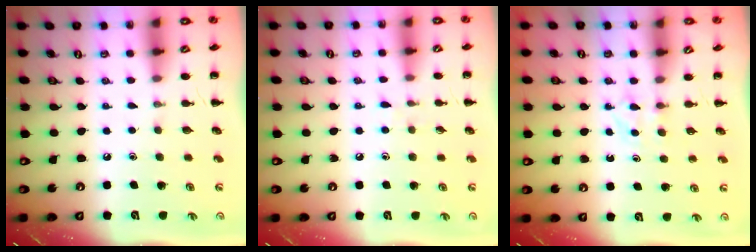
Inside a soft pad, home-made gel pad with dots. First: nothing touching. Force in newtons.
{"total": 3.8, "press": 3.4, "slide": 1.5}
{"total": 2.8, "press": 2.6, "slide": 1.0}